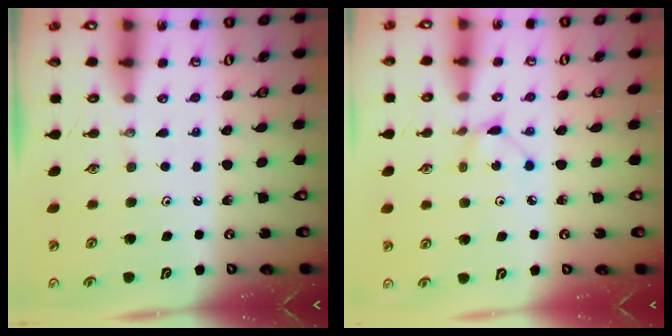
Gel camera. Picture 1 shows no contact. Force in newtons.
{"total": 2.5, "press": 2.4, "slide": 0.3}